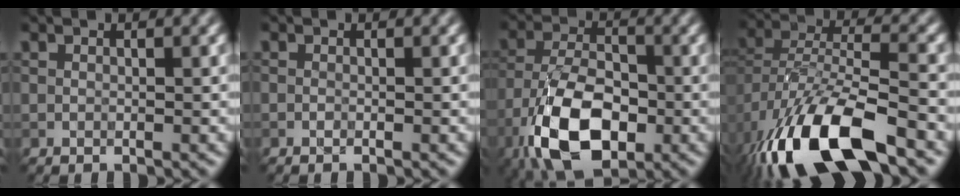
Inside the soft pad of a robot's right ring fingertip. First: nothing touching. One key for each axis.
{"total": 0.0}
{"total": 10.5, "fx": -4.9, "fy": 5.4, "fz": 7.6, "tx": -0.156, "ty": -0.012, "tz": -0.096}
{"total": 12.8, "fx": -7.2, "fy": 5.3, "fz": 9.1, "tx": -0.187, "ty": -0.016, "tz": -0.130}